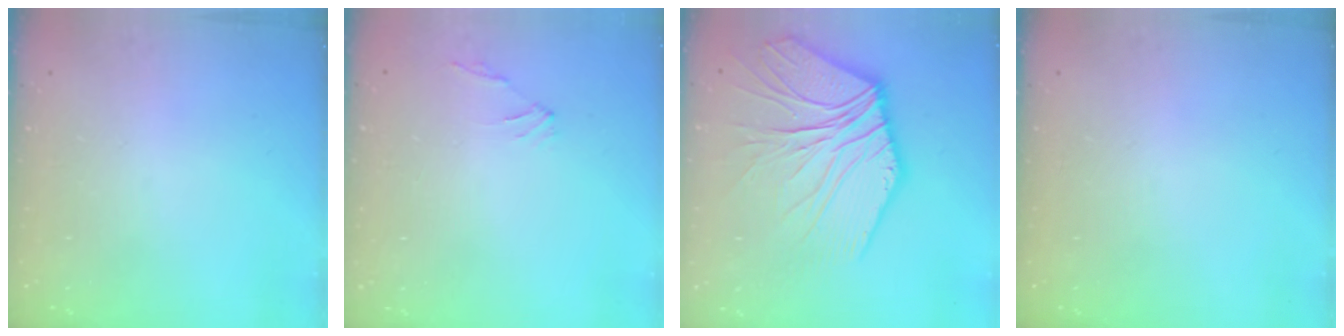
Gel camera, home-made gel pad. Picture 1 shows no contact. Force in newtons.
{"total": 1.2, "press": 1.1, "slide": 0.6}
{"total": 13.2, "press": 13.0, "slide": 1.9}
{"total": 0.0}